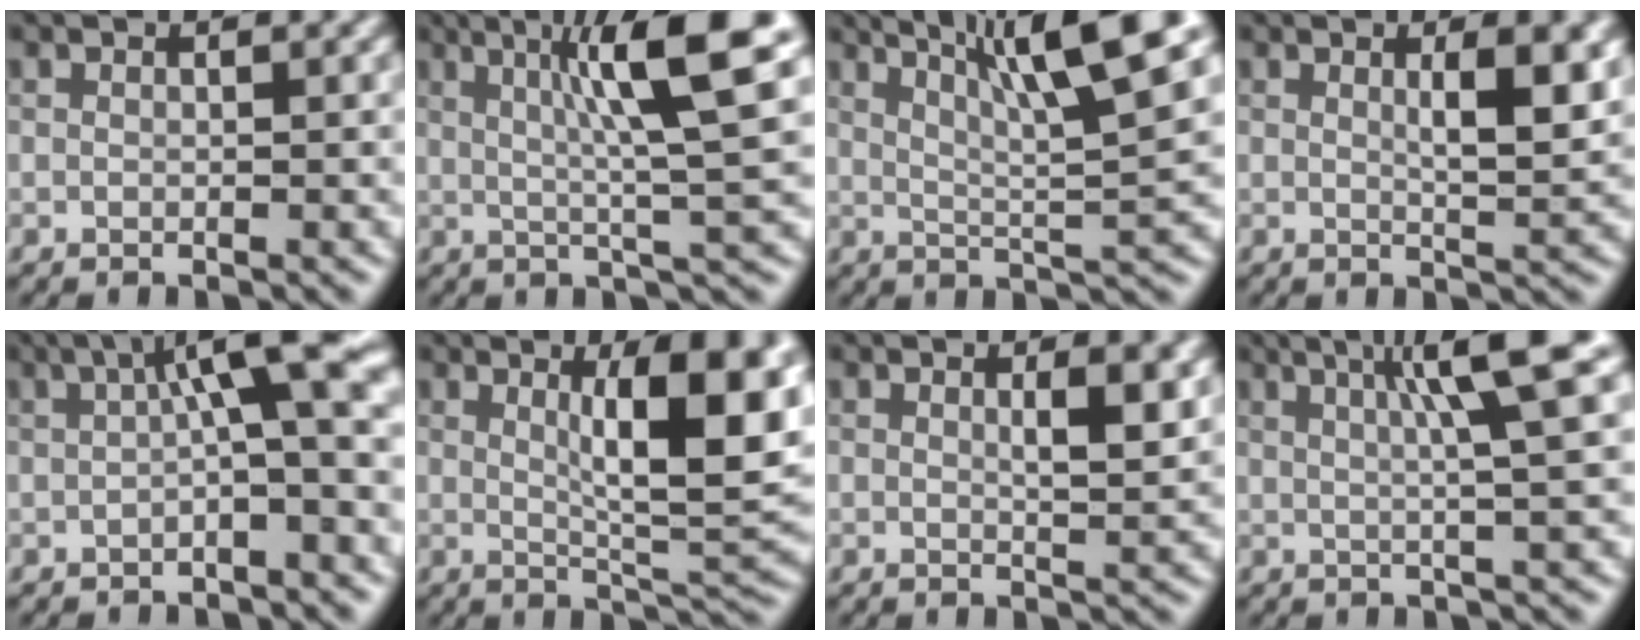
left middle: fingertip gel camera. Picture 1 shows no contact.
{"total": 9.4, "force": [2.6, 1.3, 8.9], "torque": [-0.124, 0.012, 0.039]}
{"total": 9.8, "force": [4.9, 1.4, 8.3], "torque": [-0.114, 0.017, 0.080]}
{"total": 3.9, "force": [1.1, 0.8, 3.7], "torque": [-0.053, -0.002, 0.018]}
{"total": 6.3, "force": [0.7, 1.1, 6.2], "torque": [-0.088, 0.019, 0.000]}
{"total": 10.0, "force": [2.4, 2.5, 9.3], "torque": [-0.122, -0.003, 0.042]}
{"total": 2.6, "force": [0.9, 0.6, 2.4], "torque": [-0.032, -0.002, 0.014]}
{"total": 6.7, "force": [2.1, 0.9, 6.3], "torque": [-0.082, 0.019, 0.032]}